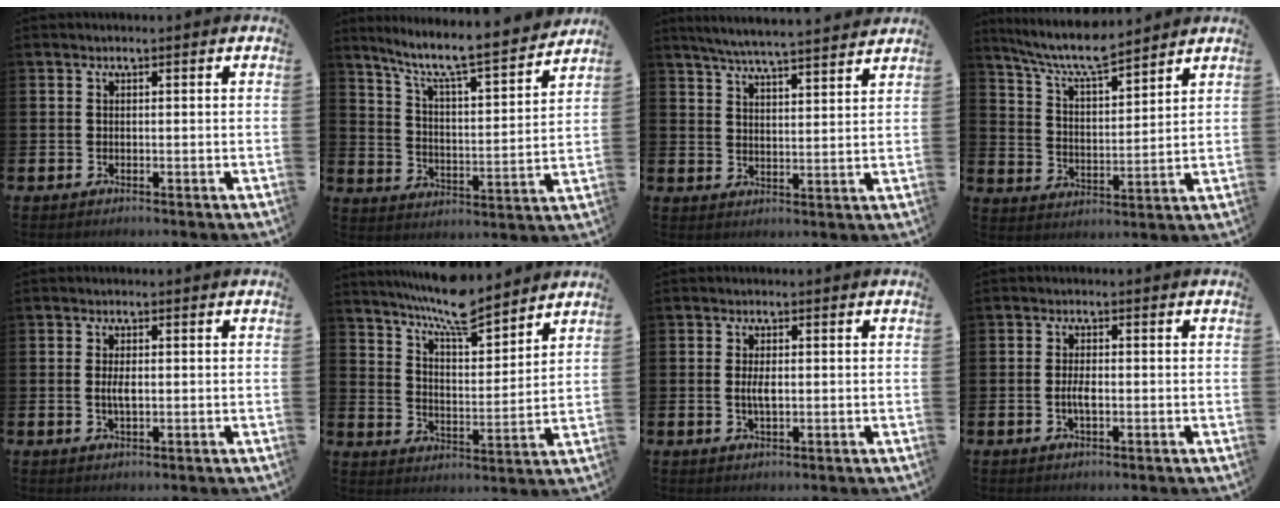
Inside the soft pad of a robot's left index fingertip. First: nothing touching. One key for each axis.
{"total": 8.4, "fx": 7.6, "fy": 0.8, "fz": 3.6, "tx": -0.098, "ty": -0.058, "tz": 0.123}
{"total": 5.7, "fx": 5.6, "fy": -0.3, "fz": 1.4, "tx": -0.049, "ty": -0.033, "tz": 0.098}
{"total": 7.9, "fx": 7.2, "fy": 1.1, "fz": 3.1, "tx": -0.091, "ty": -0.039, "tz": 0.127}
{"total": 2.2, "fx": 0.0, "fy": 0.9, "fz": 2.0, "tx": -0.037, "ty": 0.002, "tz": -0.002}
{"total": 8.8, "fx": 8.3, "fy": 1.1, "fz": 2.7, "tx": -0.076, "ty": -0.051, "tz": 0.150}
{"total": 2.4, "fx": 0.0, "fy": 1.0, "fz": 2.2, "tx": -0.041, "ty": 0.001, "tz": -0.001}
{"total": 2.4, "fx": -0.4, "fy": 0.9, "fz": 2.1, "tx": -0.039, "ty": 0.000, "tz": -0.009}